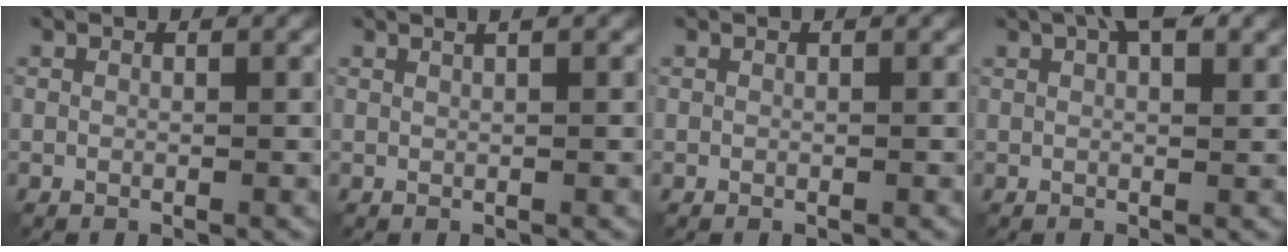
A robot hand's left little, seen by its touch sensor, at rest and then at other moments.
{"total": 1.6, "force": [0.9, 0.6, 1.2], "torque": [-0.007, -0.003, 0.001]}
{"total": 0.0}
{"total": 4.1, "force": [2.1, 1.4, 3.2], "torque": [-0.049, 0.009, 0.031]}